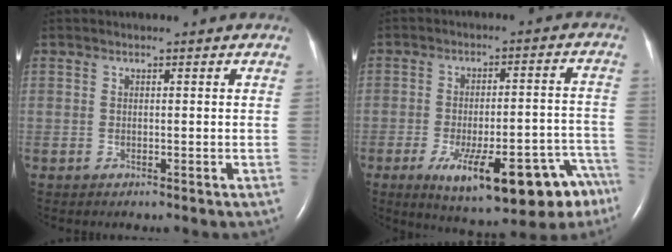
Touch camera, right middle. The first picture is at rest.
{"total": 19.0, "force": [-11.7, 5.7, 13.9], "torque": [-0.128, 0.029, -0.157]}